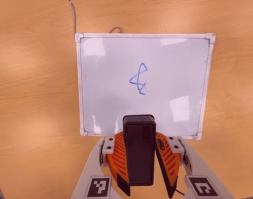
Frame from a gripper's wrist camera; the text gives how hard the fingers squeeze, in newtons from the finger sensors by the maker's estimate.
{"total": 9.2, "left": 8.9, "right": 9.5}